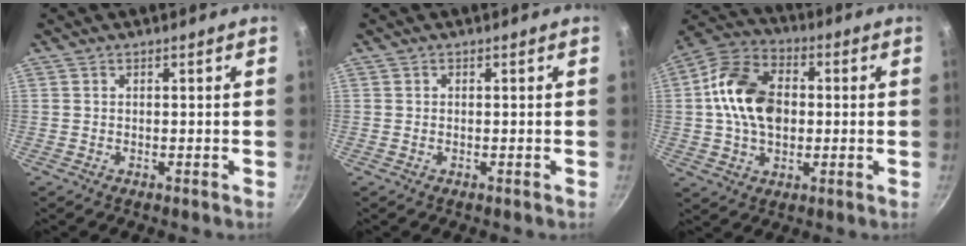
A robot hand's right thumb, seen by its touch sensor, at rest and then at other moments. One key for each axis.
{"total": 0.0}
{"total": 15.3, "fx": 0.8, "fy": 10.6, "fz": 11.0, "tx": -0.173, "ty": 0.021, "tz": -0.004}